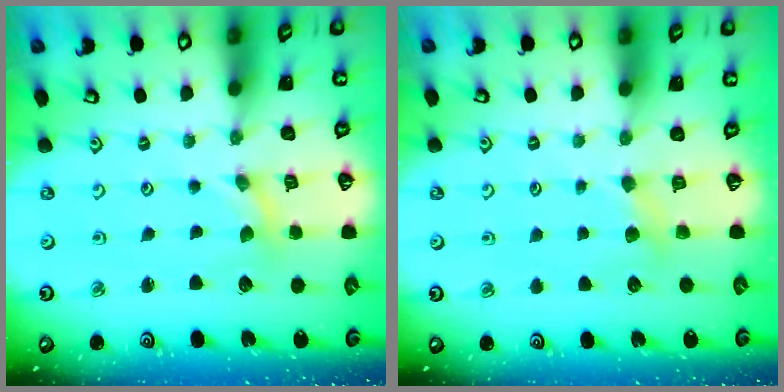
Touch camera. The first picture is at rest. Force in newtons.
{"total": 3.5, "press": 3.5, "slide": 0.5}